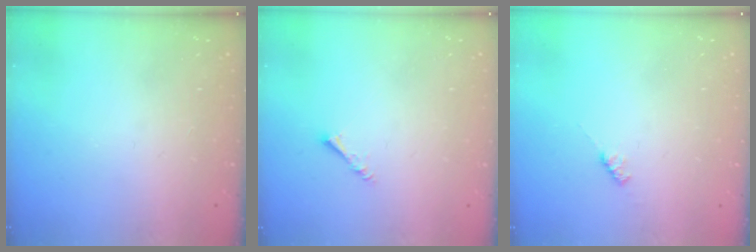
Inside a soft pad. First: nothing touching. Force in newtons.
{"total": 1.6, "press": 1.6, "slide": 0.3}
{"total": 2.2, "press": 2.2, "slide": 0.4}